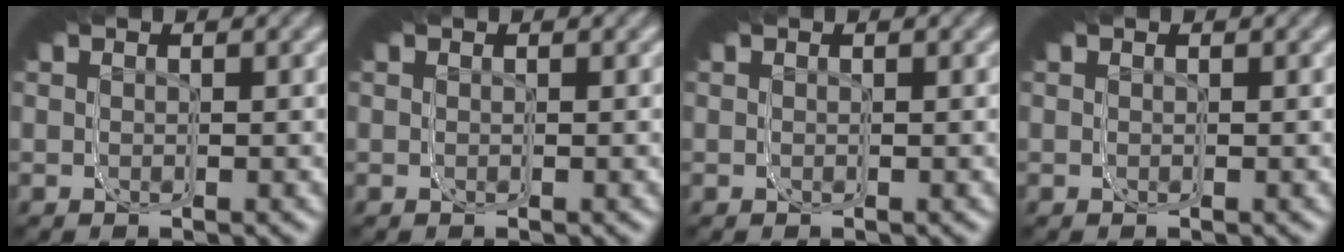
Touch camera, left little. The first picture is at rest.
{"total": 0.0}
{"total": 0.0}
{"total": 0.0}